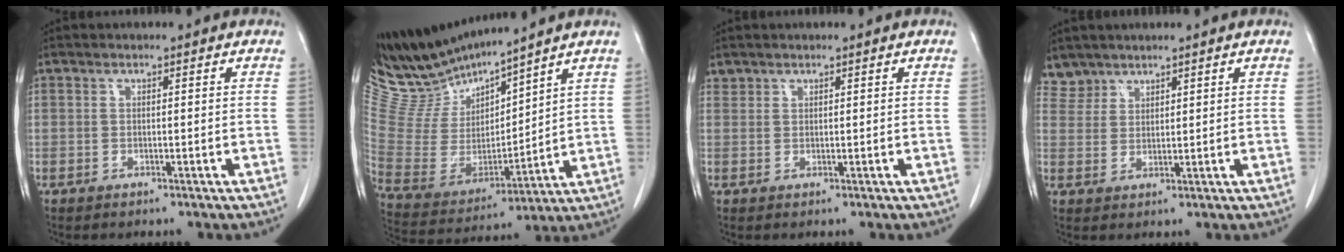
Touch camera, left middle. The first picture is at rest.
{"total": 12.4, "force": [12.0, 0.8, 2.9], "torque": [-0.083, -0.005, 0.256]}
{"total": 0.8, "force": [0.6, 0.3, -0.1], "torque": [0.003, 0.005, 0.012]}
{"total": 3.1, "force": [2.7, 1.3, -0.7], "torque": [0.019, 0.008, 0.056]}